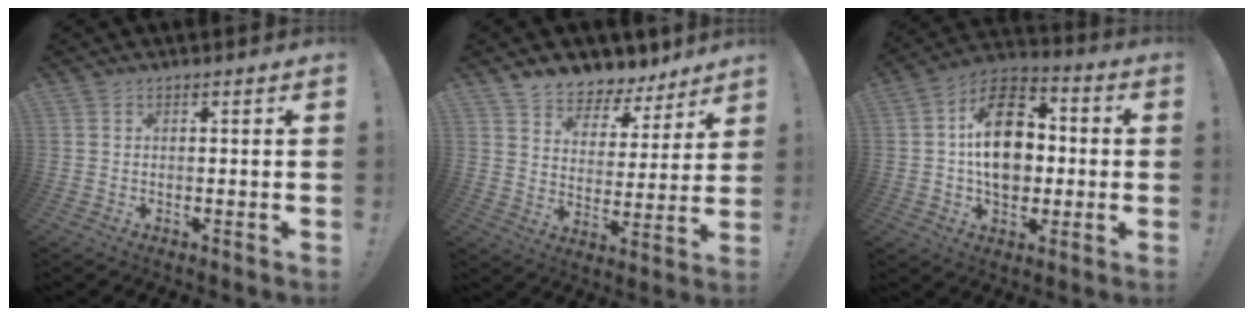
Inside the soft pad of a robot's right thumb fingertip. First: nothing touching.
{"total": 7.3, "force": [6.3, 3.7, 1.0], "torque": [-0.013, -0.062, 0.117]}
{"total": 18.6, "force": [1.0, 13.5, 12.8], "torque": [-0.195, 0.011, 0.020]}